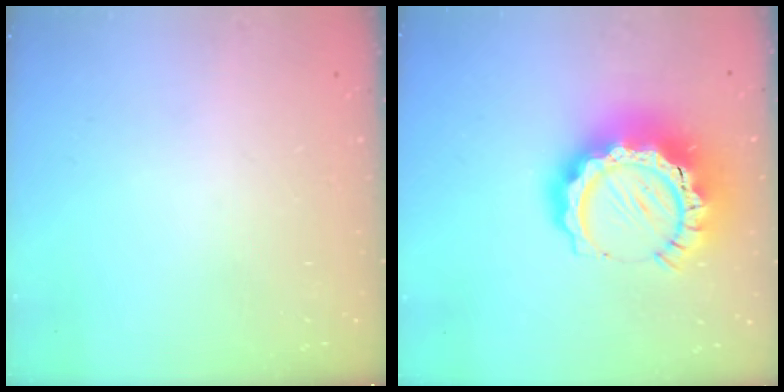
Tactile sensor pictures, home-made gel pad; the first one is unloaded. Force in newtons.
{"total": 19.4, "press": 19.3, "slide": 1.8}